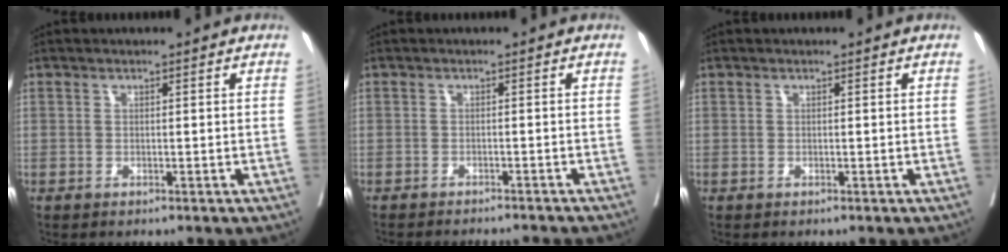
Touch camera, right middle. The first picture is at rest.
{"total": 9.0, "force": [-8.6, 0.4, 2.8], "torque": [-0.022, -0.010, -0.101]}
{"total": 0.0}